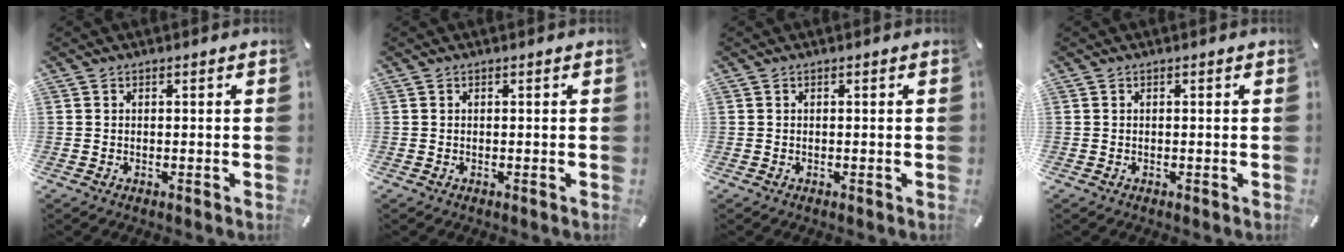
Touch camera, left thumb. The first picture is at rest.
{"total": 0.0}
{"total": 0.0}
{"total": 0.0}